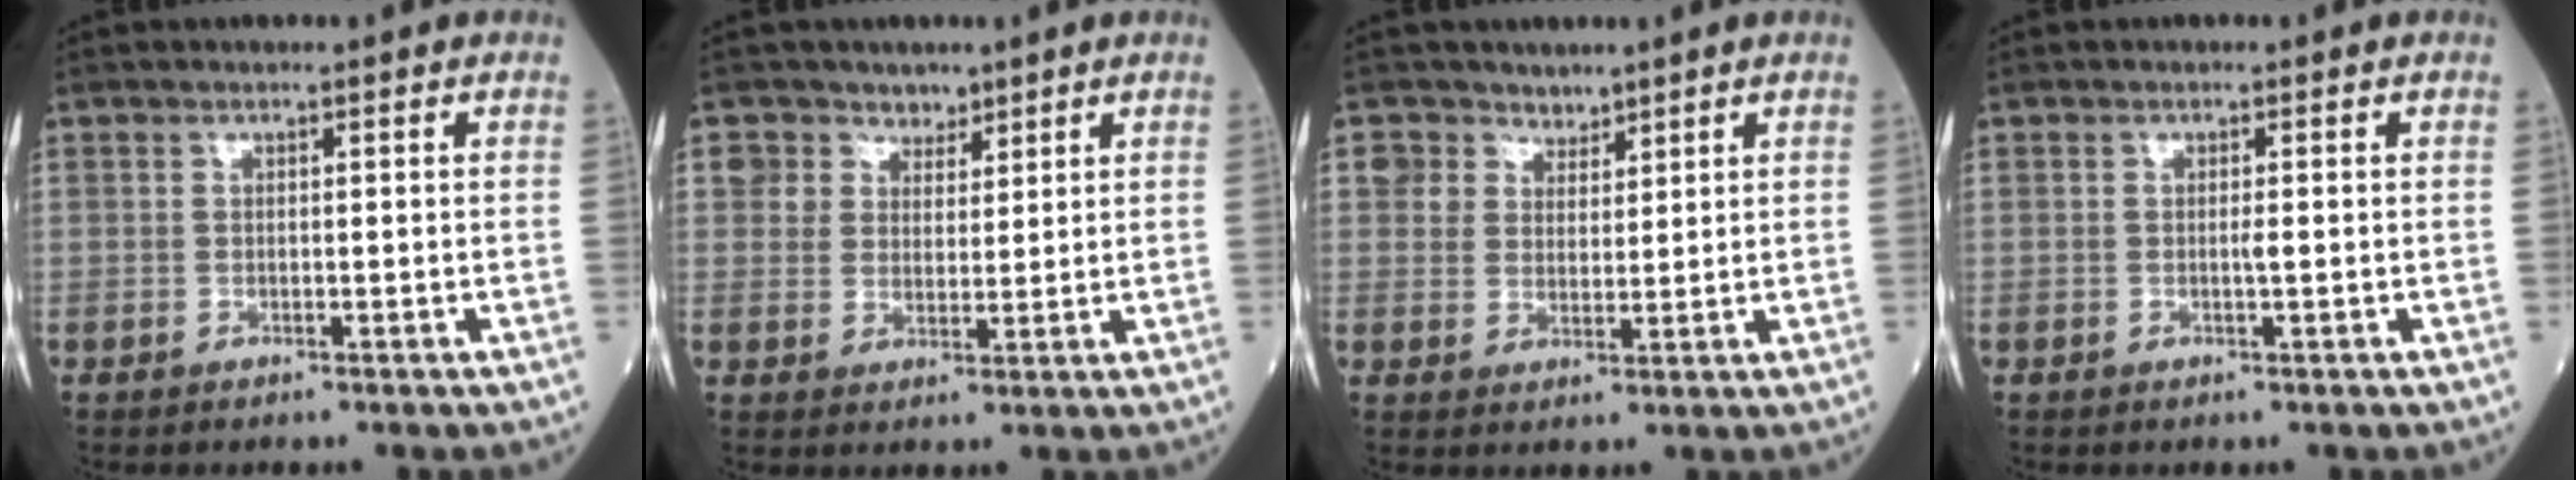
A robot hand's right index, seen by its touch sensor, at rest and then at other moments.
{"total": 4.3, "force": [2.9, 3.1, -0.6], "torque": [0.027, -0.004, 0.043]}
{"total": 3.8, "force": [2.8, 2.5, -0.6], "torque": [0.026, -0.003, 0.044]}
{"total": 0.8, "force": [-0.1, 0.0, 0.8], "torque": [-0.015, 0.000, -0.003]}